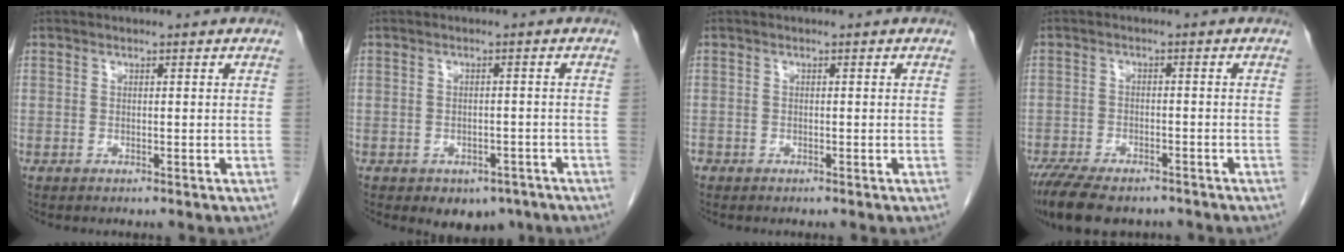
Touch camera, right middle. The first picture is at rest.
{"total": 4.9, "force": [-3.4, 3.0, 1.9], "torque": [-0.012, 0.006, -0.037]}
{"total": 0.8, "force": [-0.6, 0.5, 0.1], "torque": [-0.006, 0.001, -0.011]}
{"total": 12.7, "force": [-9.9, 4.8, 6.4], "torque": [-0.127, -0.009, -0.149]}